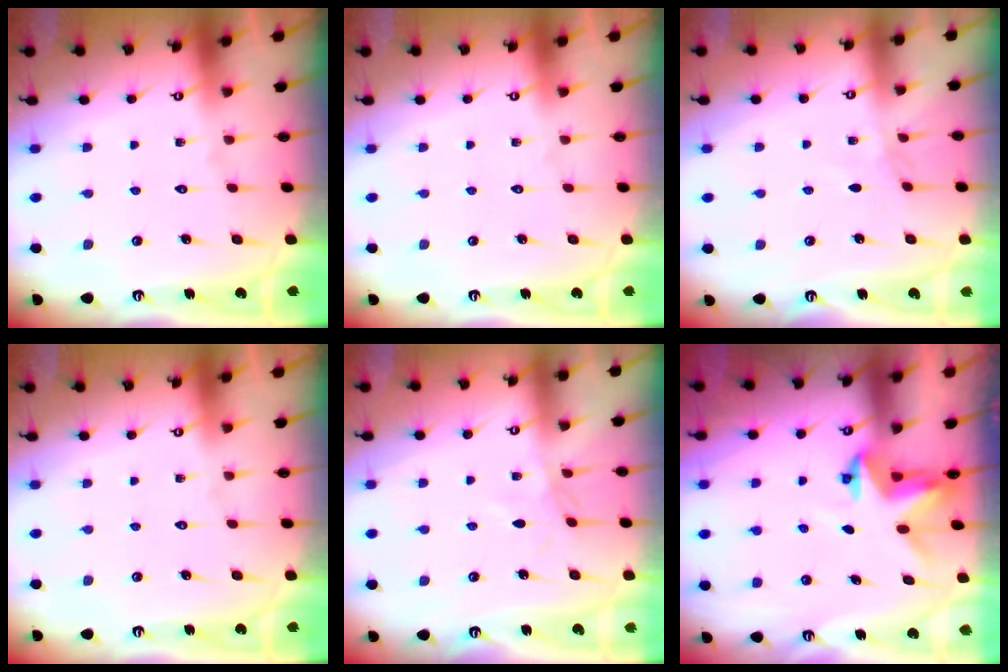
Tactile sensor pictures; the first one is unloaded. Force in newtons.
{"total": 0.0}
{"total": 2.9, "press": 2.9, "slide": 0.4}
{"total": 0.0}
{"total": 3.4, "press": 3.4, "slide": 0.3}
{"total": 3.4, "press": 3.4, "slide": 0.2}